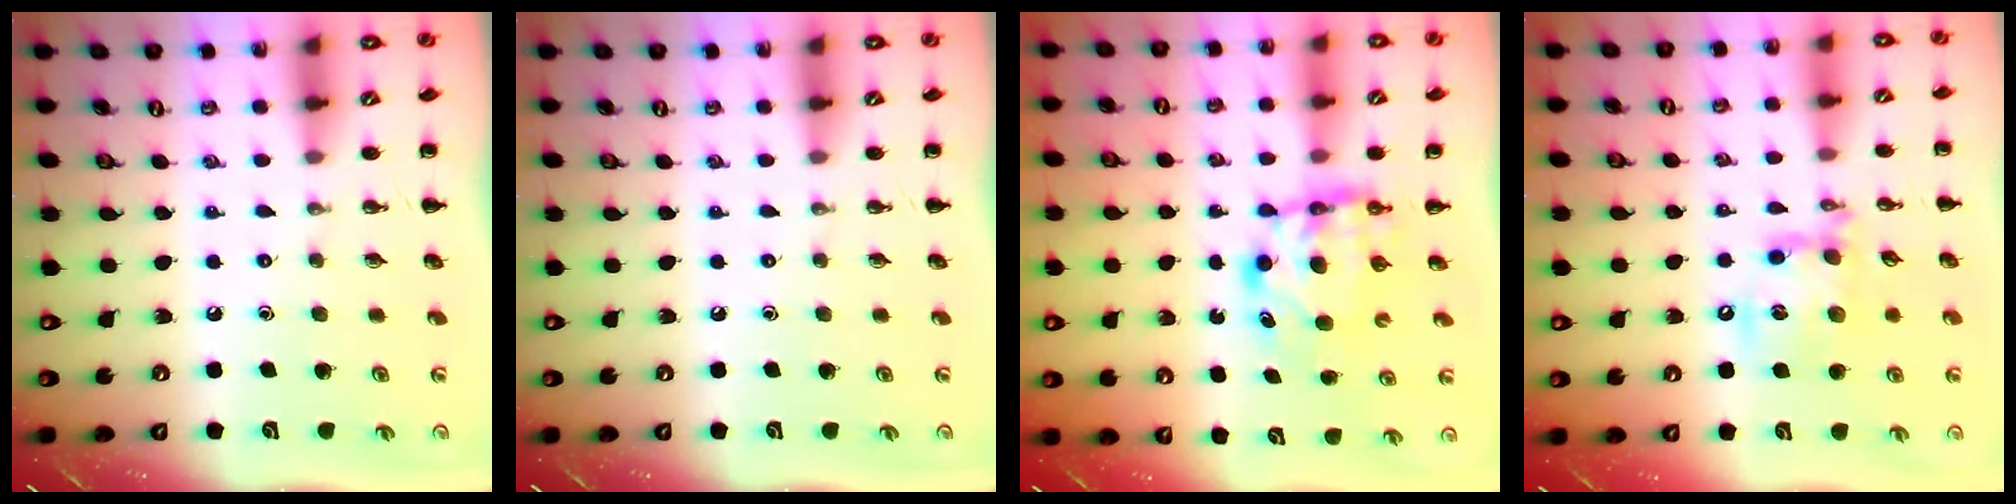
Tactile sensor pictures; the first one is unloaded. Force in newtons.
{"total": 0.0}
{"total": 5.9, "press": 5.9, "slide": 0.6}
{"total": 14.7, "press": 14.5, "slide": 2.7}